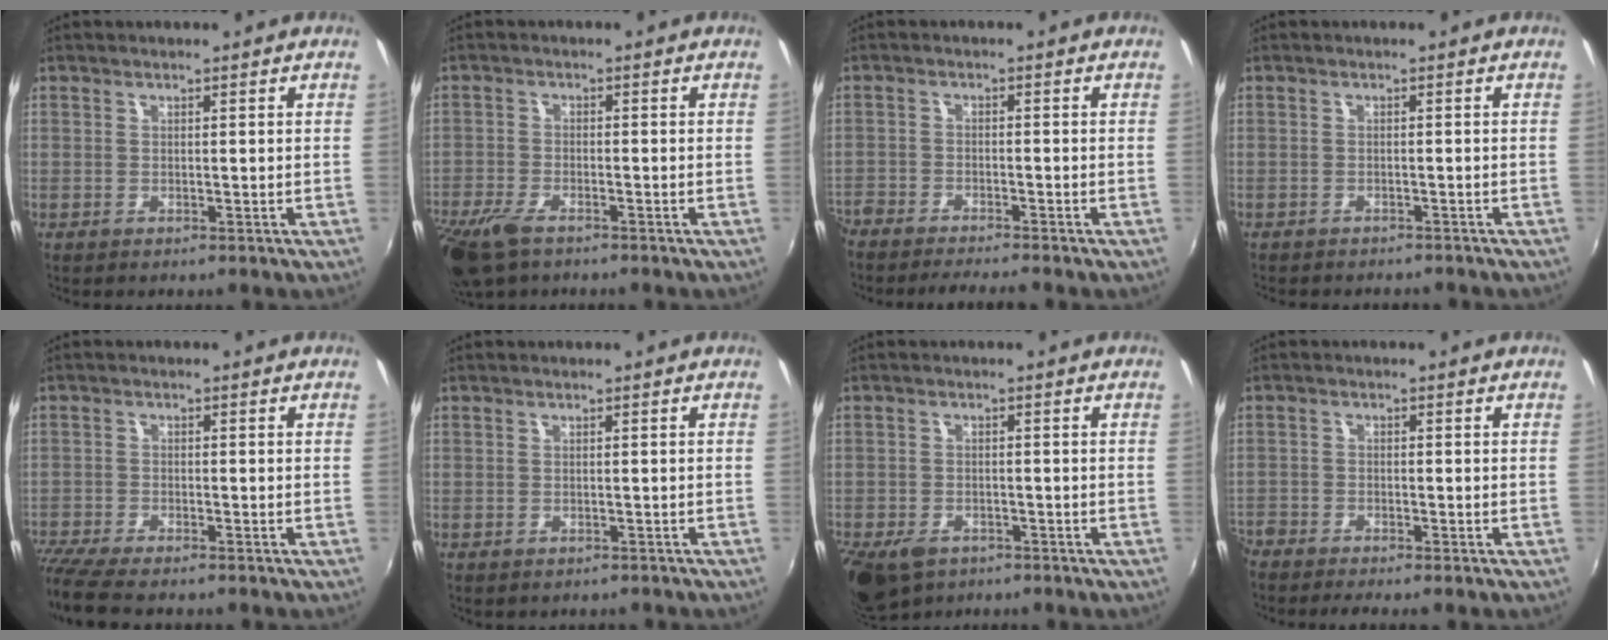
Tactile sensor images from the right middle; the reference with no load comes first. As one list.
[{"total": 9.5, "force": [-6.6, 3.6, 5.8], "torque": [-0.151, -0.033, -0.129]}, {"total": 9.3, "force": [-8.4, 1.6, 3.6], "torque": [-0.103, -0.015, -0.142]}, {"total": 3.9, "force": [-3.6, 1.0, 1.2], "torque": [-0.031, -0.011, -0.049]}, {"total": 7.5, "force": [-6.6, 0.9, 3.6], "torque": [-0.096, -0.034, -0.118]}, {"total": 1.2, "force": [-0.9, 0.6, 0.5], "torque": [-0.011, -0.003, -0.009]}, {"total": 7.7, "force": [-5.2, 4.2, 3.8], "torque": [-0.099, -0.027, -0.089]}, {"total": 5.0, "force": [-4.6, 1.0, 1.8], "torque": [-0.060, -0.022, -0.087]}]